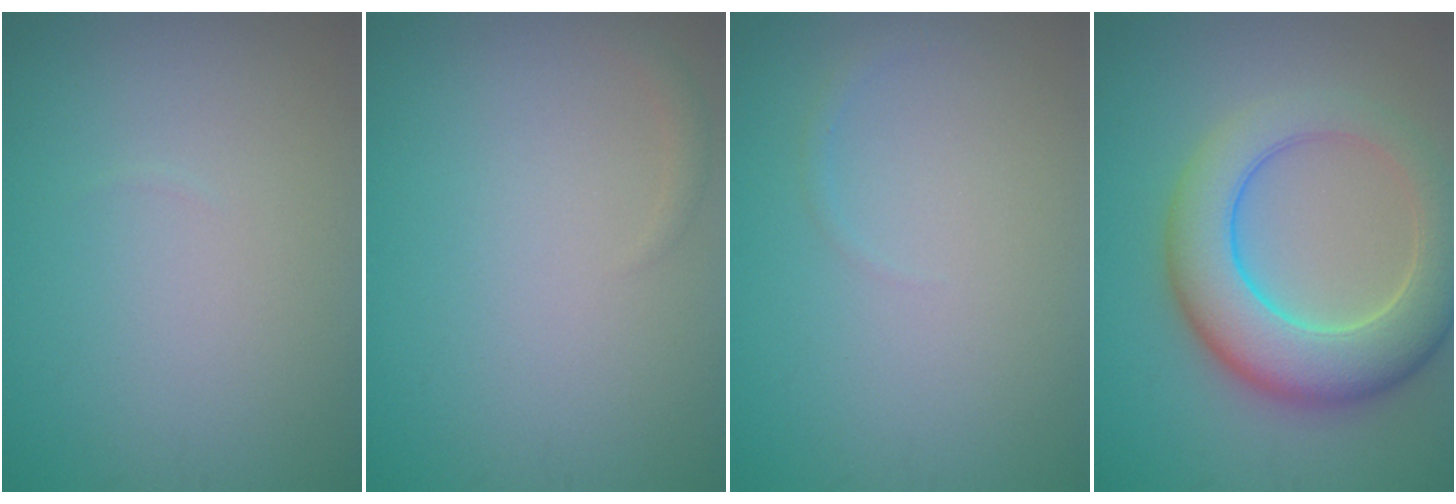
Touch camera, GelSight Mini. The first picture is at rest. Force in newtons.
{"total": 0.7, "press": 0.7, "slide": 0.1}
{"total": 0.5, "press": 0.5, "slide": 0.1}
{"total": 8.6, "press": 8.6, "slide": 0.6}